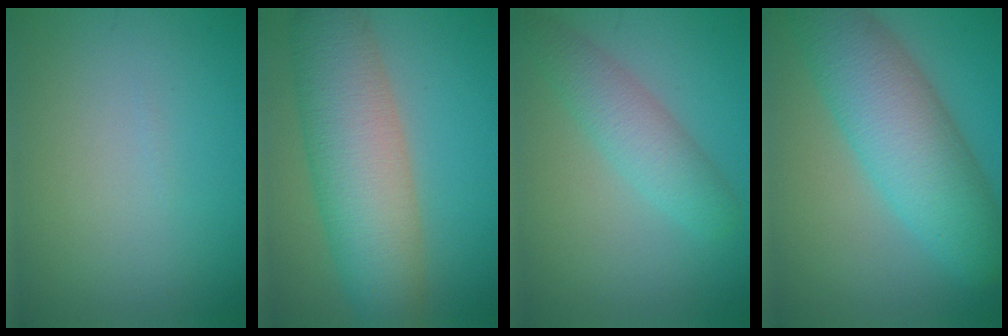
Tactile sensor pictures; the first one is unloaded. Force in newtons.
{"total": 9.1, "press": 9.1, "slide": 0.2}
{"total": 3.6, "press": 3.6, "slide": 0.1}
{"total": 8.7, "press": 8.7, "slide": 0.3}